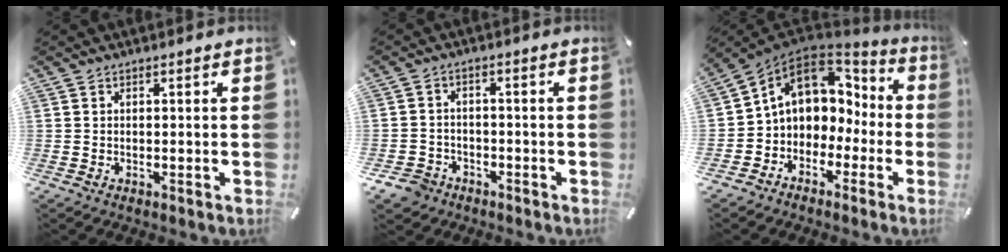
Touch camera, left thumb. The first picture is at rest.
{"total": 4.9, "force": [-3.2, 3.5, 1.3], "torque": [-0.030, 0.016, -0.061]}
{"total": 10.5, "force": [2.6, 9.1, 4.7], "torque": [-0.099, -0.004, 0.053]}